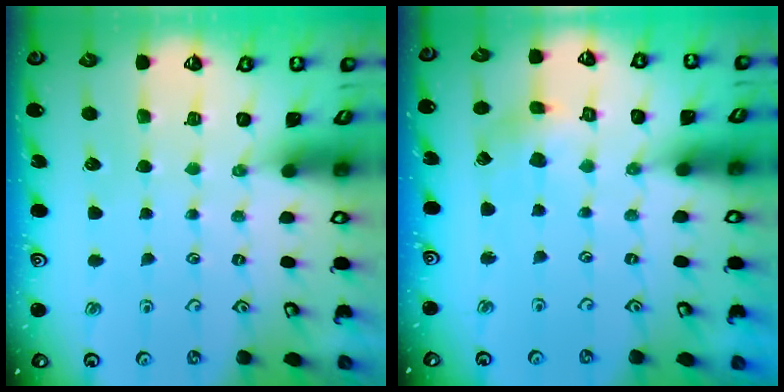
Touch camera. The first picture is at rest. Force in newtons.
{"total": 1.7, "press": 1.7, "slide": 0.2}